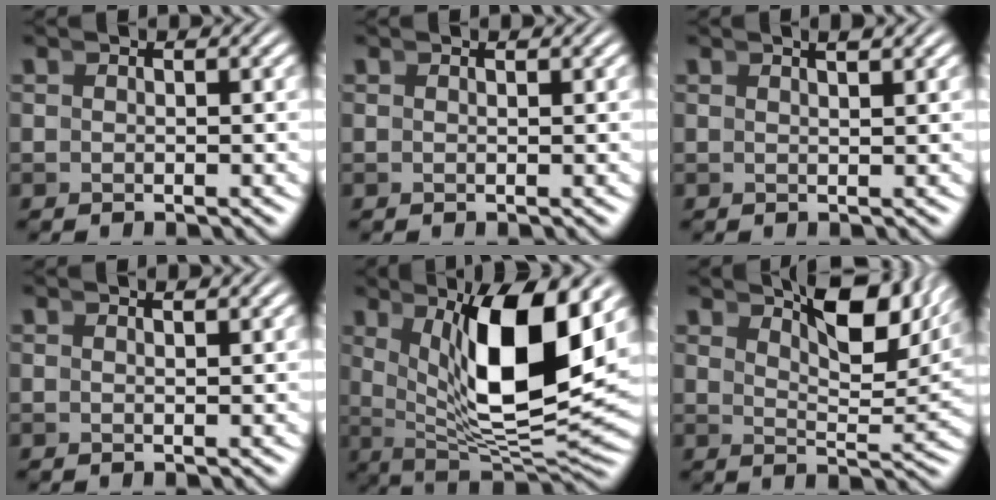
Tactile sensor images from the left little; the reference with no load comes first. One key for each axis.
{"total": 0.5, "fx": 0.2, "fy": -0.5, "fz": 0.0, "tx": 0.005, "ty": 0.002, "tz": 0.004}
{"total": 1.7, "fx": 1.1, "fy": -1.1, "fz": 0.6, "tx": 0.003, "ty": 0.005, "tz": 0.019}
{"total": 1.1, "fx": 0.5, "fy": -1.0, "fz": 0.1, "tx": 0.010, "ty": 0.002, "tz": 0.011}
{"total": 13.0, "fx": 2.8, "fy": 5.1, "fz": 11.6, "tx": -0.172, "ty": -0.008, "tz": 0.056}
{"total": 7.2, "fx": 5.0, "fy": 1.0, "fz": 5.0, "tx": -0.057, "ty": 0.006, "tz": 0.075}